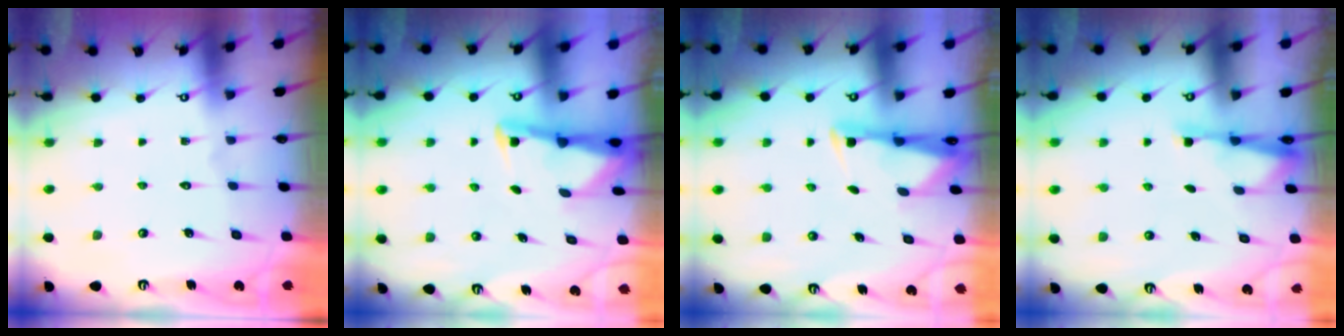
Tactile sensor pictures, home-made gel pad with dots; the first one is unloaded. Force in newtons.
{"total": 3.0, "press": 3.0, "slide": 0.3}
{"total": 2.6, "press": 2.6, "slide": 0.3}
{"total": 2.2, "press": 2.2, "slide": 0.3}